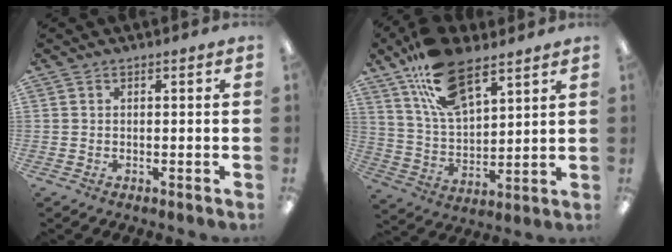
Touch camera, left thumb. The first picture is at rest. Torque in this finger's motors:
{"motor_torque": [0.42, 0.45, 1.67, -1.10, 0.46]}